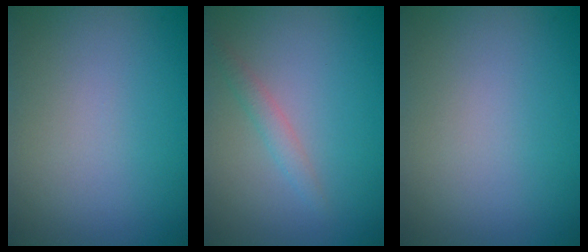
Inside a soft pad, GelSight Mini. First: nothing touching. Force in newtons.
{"total": 1.0, "press": 1.0, "slide": 0.1}
{"total": 0.0}